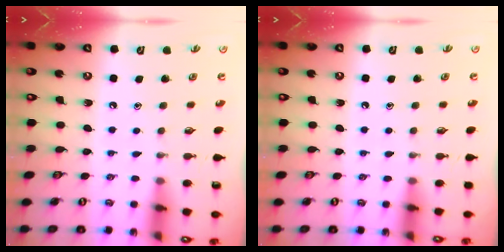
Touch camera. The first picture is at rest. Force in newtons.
{"total": 2.4, "press": 2.4, "slide": 0.4}